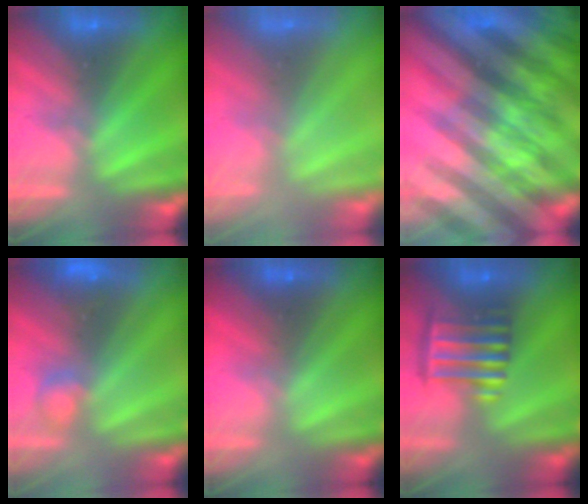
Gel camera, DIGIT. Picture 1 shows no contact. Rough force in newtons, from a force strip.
{"total": 7.8}
{"total": 7.1}
{"total": 2.8}
{"total": 1.6}
{"total": 9.0}